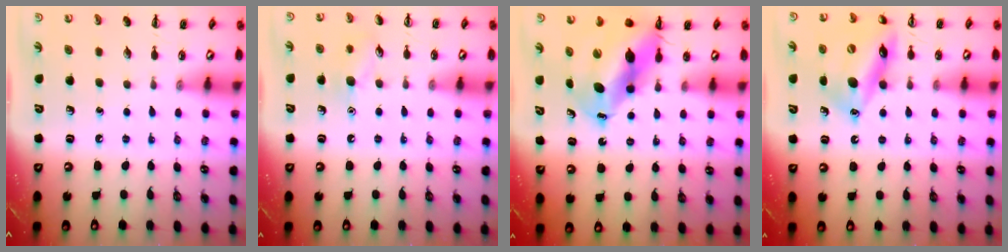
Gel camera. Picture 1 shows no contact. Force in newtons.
{"total": 7.6, "press": 7.5, "slide": 1.5}
{"total": 13.7, "press": 13.1, "slide": 3.9}
{"total": 15.5, "press": 15.1, "slide": 3.6}